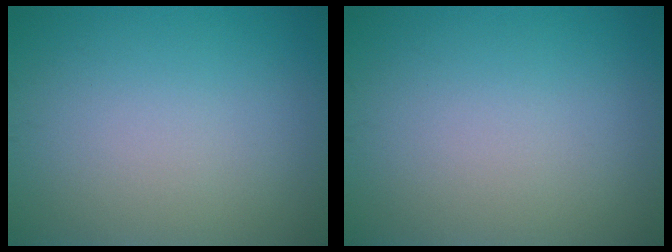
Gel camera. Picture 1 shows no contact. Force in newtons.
{"total": 0.0}